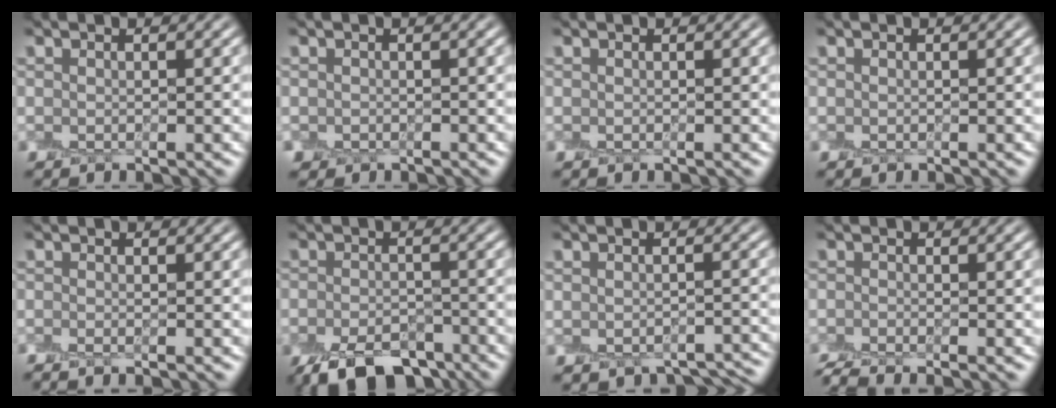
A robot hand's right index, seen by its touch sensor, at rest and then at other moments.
{"total": 1.0, "force": [-0.6, 0.7, 0.0], "torque": [0.008, -0.004, -0.014]}
{"total": 0.0}
{"total": 0.0}
{"total": 0.7, "force": [-0.7, -0.3, 0.2], "torque": [-0.005, -0.007, -0.016]}
{"total": 6.2, "force": [-4.4, 2.8, 3.4], "torque": [-0.054, -0.010, -0.074]}
{"total": 4.4, "force": [-3.7, 1.8, 1.5], "torque": [-0.020, -0.007, -0.042]}
{"total": 2.4, "force": [-2.2, -0.1, 0.9], "torque": [-0.021, -0.006, -0.045]}